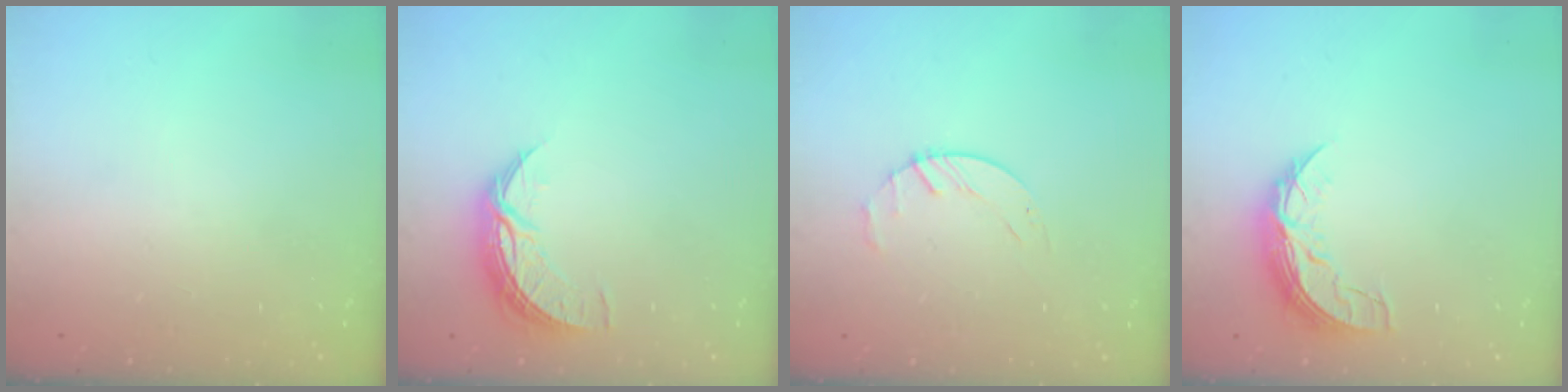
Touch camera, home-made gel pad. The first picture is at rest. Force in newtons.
{"total": 8.2, "press": 8.2, "slide": 0.4}
{"total": 2.7, "press": 2.6, "slide": 0.3}
{"total": 8.0, "press": 8.0, "slide": 0.5}